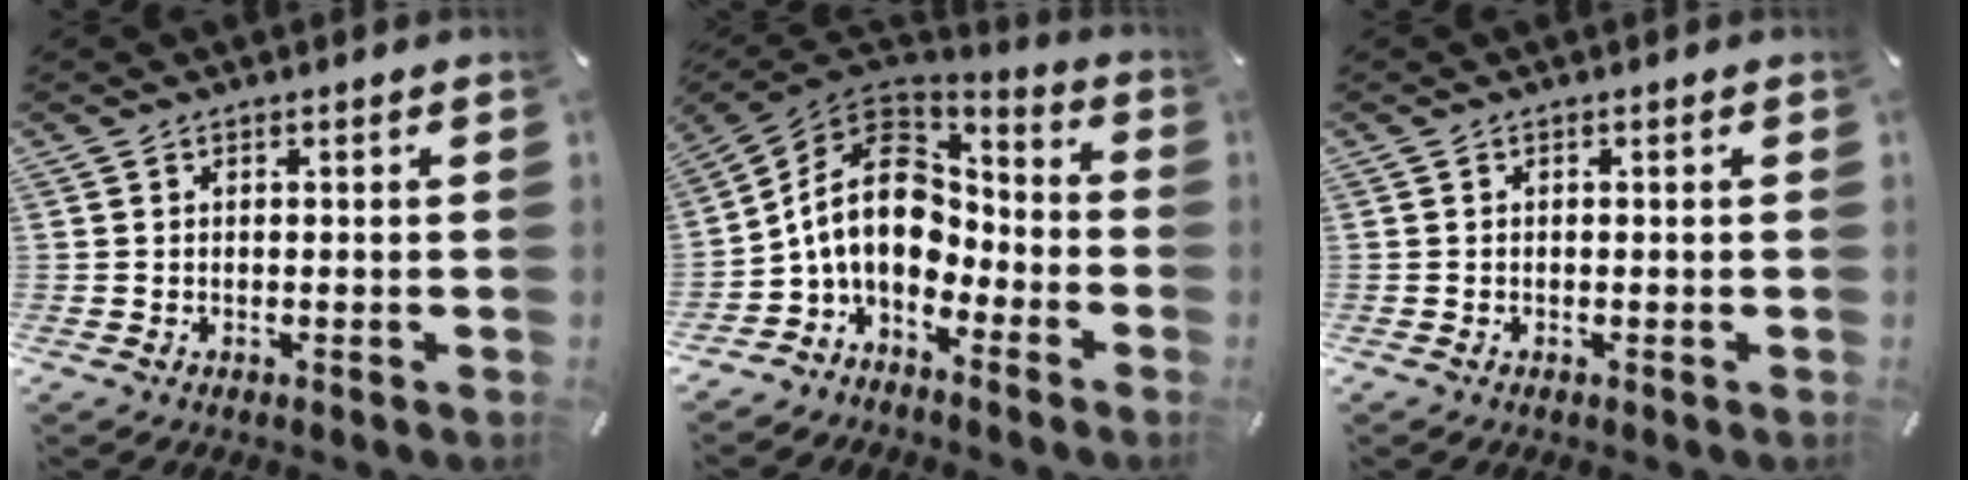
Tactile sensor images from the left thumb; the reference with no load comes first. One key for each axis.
{"total": 14.8, "fx": -1.2, "fy": 11.0, "fz": 9.8, "tx": -0.206, "ty": 0.009, "tz": -0.026}
{"total": 0.0}